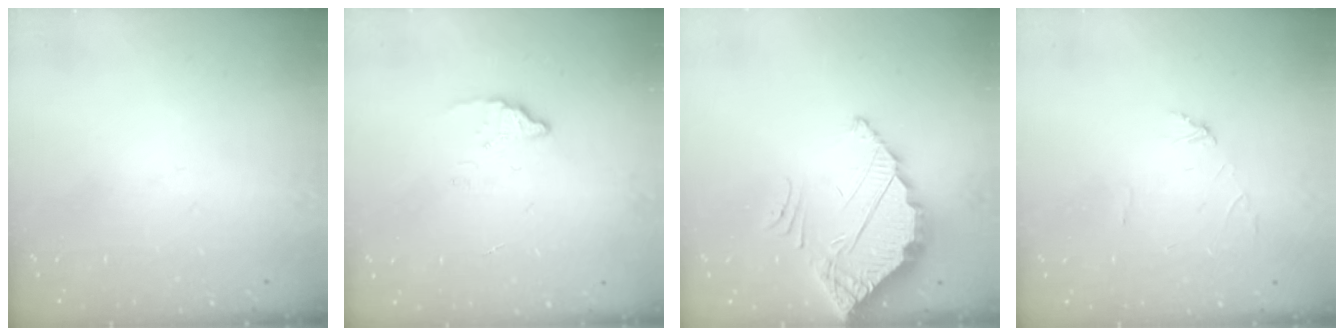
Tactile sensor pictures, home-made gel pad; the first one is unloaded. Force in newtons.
{"total": 1.8, "press": 1.7, "slide": 0.1}
{"total": 4.0, "press": 4.0, "slide": 0.3}
{"total": 2.7, "press": 2.7, "slide": 0.2}